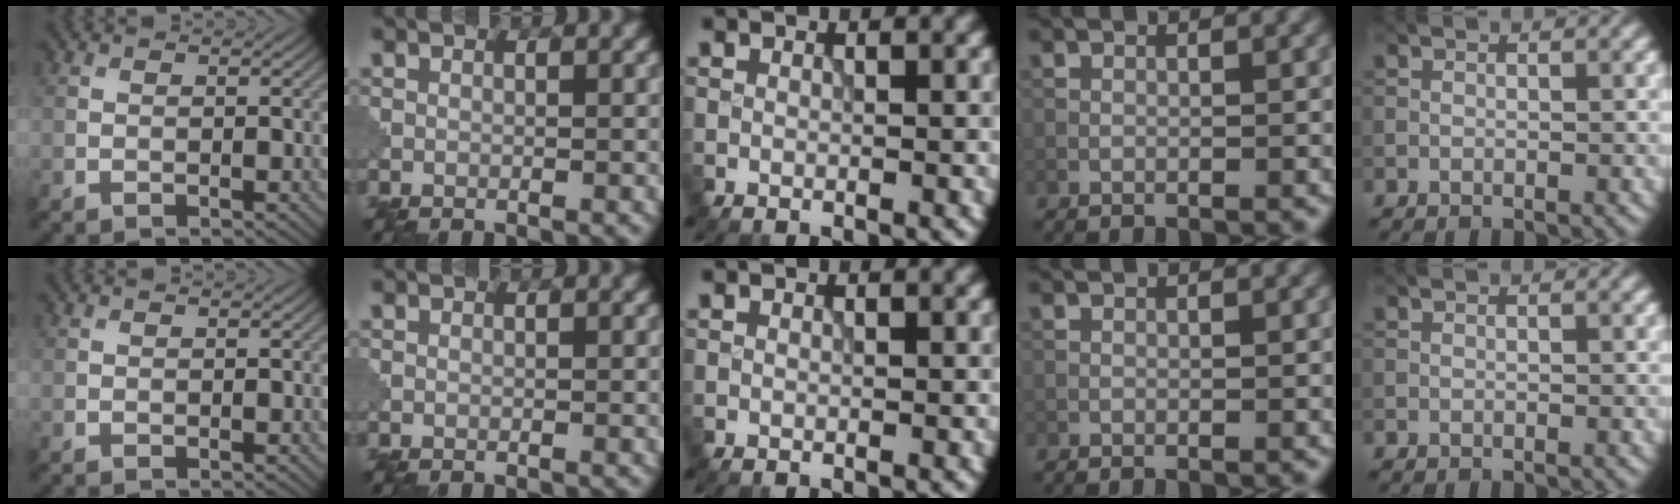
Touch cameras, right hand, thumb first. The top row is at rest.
{}